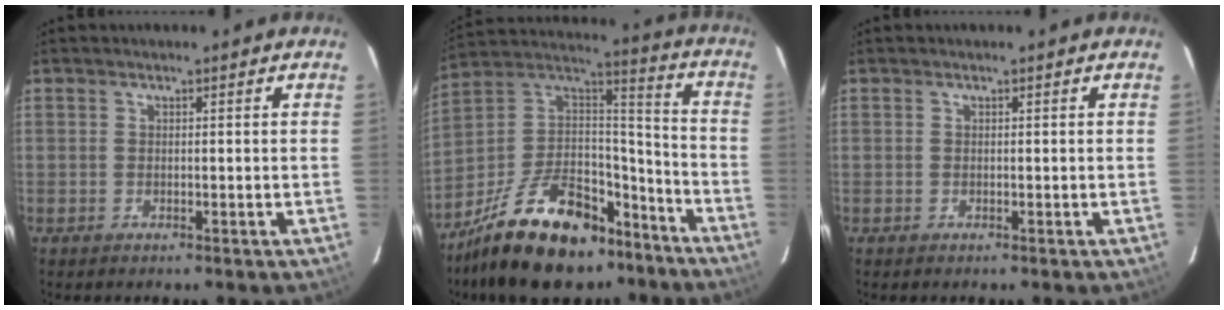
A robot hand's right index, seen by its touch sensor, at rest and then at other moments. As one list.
[{"total": 26.3, "force": [-17.9, 12.6, 14.7], "torque": [-0.286, 0.030, -0.270]}, {"total": 0.0}]